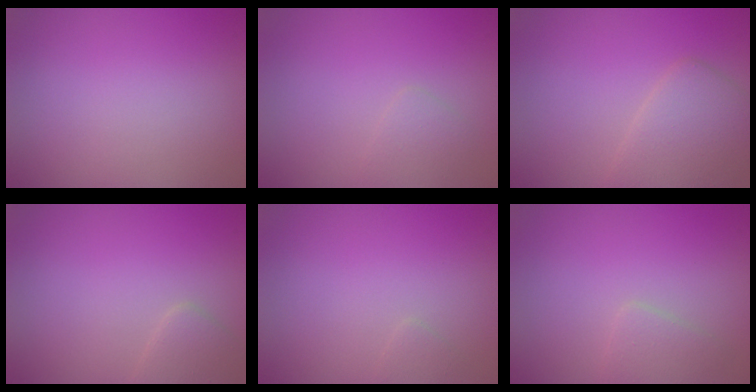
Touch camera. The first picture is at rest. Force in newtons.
{"total": 1.2, "press": 1.2, "slide": 0.1}
{"total": 3.7, "press": 3.7, "slide": 0.2}
{"total": 1.6, "press": 1.6, "slide": 0.1}
{"total": 0.6, "press": 0.6, "slide": 0.0}
{"total": 1.6, "press": 1.6, "slide": 0.0}